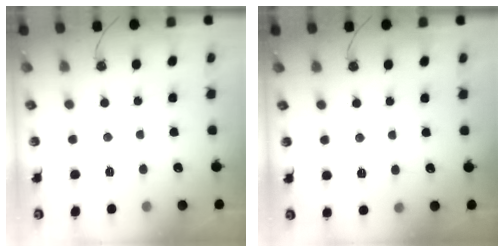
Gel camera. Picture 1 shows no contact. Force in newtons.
{"total": 2.6, "press": 2.5, "slide": 0.8}